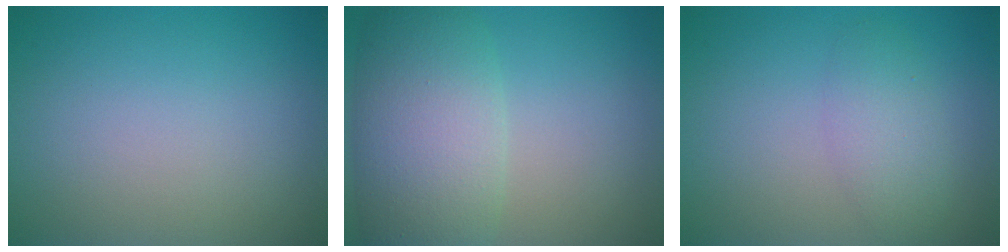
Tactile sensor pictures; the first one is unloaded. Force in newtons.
{"total": 7.8, "press": 7.8, "slide": 0.5}
{"total": 2.5, "press": 2.5, "slide": 0.1}